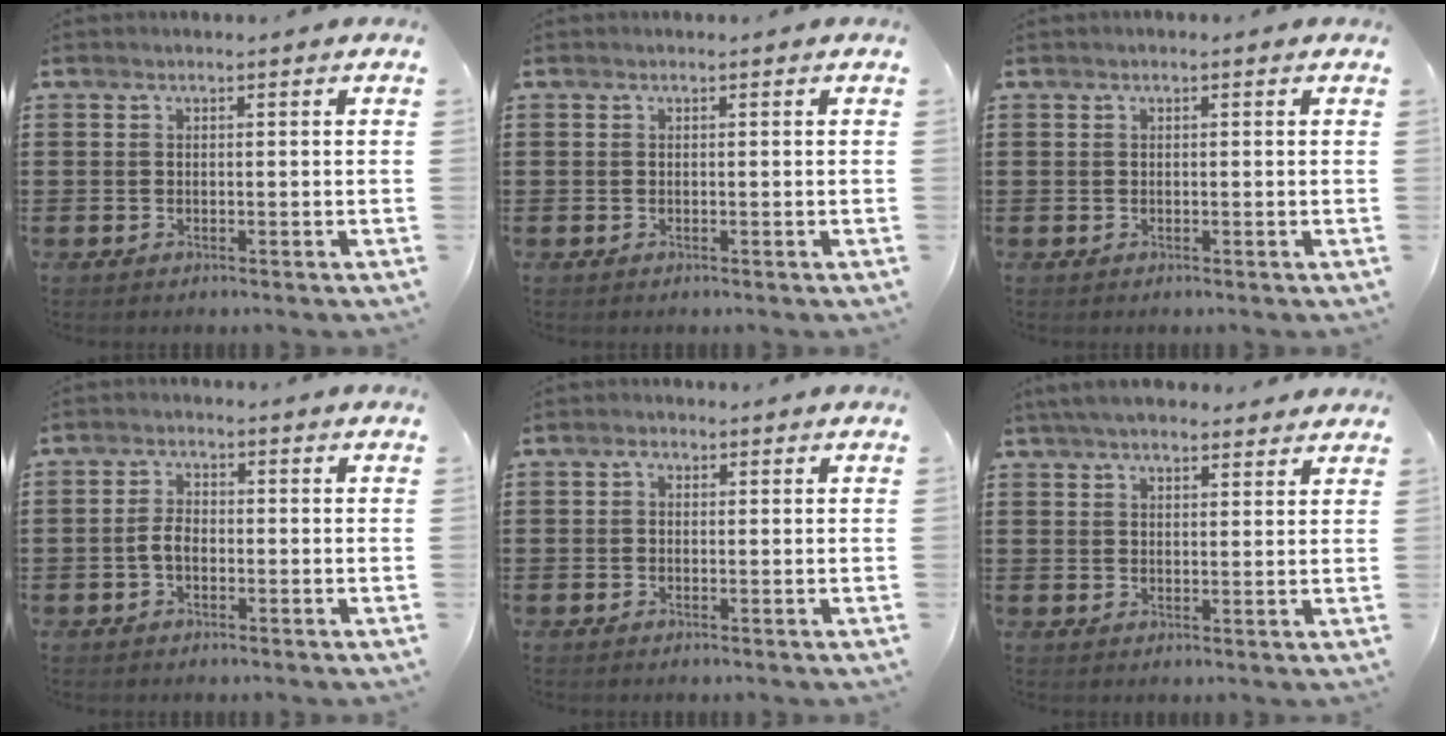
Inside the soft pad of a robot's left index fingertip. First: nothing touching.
{"total": 0.0}
{"total": 0.0}
{"total": 3.1, "force": [-0.8, 1.6, 2.5], "torque": [-0.062, -0.001, -0.020]}
{"total": 1.1, "force": [-0.1, 0.8, 0.7], "torque": [-0.015, 0.006, -0.003]}
{"total": 4.7, "force": [4.2, 1.0, 1.8], "torque": [-0.047, -0.002, 0.080]}